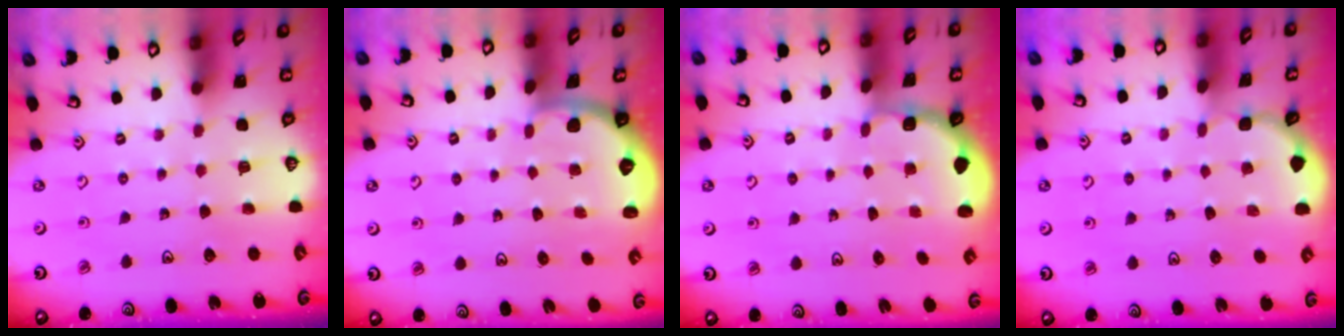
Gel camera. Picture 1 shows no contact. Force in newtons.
{"total": 1.6, "press": 1.6, "slide": 0.1}
{"total": 1.9, "press": 1.8, "slide": 0.7}
{"total": 1.3, "press": 1.3, "slide": 0.1}